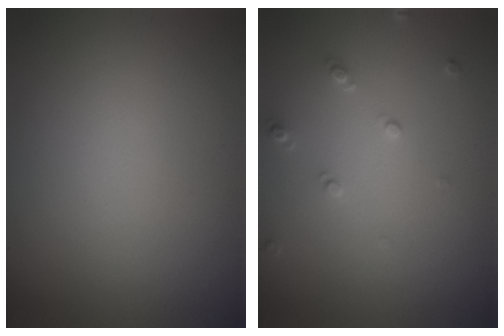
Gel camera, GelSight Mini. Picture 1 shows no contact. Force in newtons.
{"total": 1.3, "press": 1.2, "slide": 0.3}